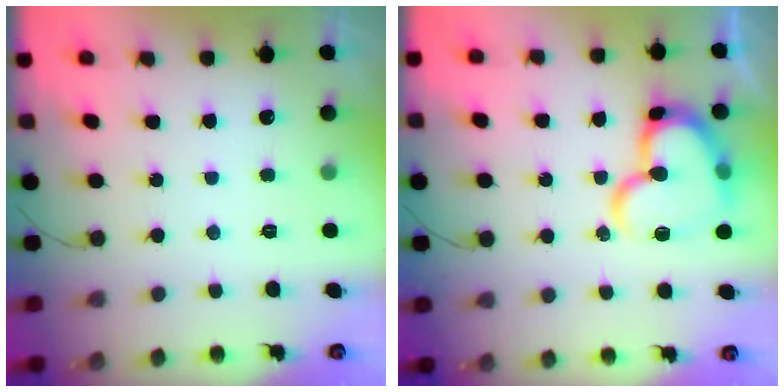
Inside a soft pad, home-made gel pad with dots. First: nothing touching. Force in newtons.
{"total": 18.1, "press": 18.0, "slide": 1.8}